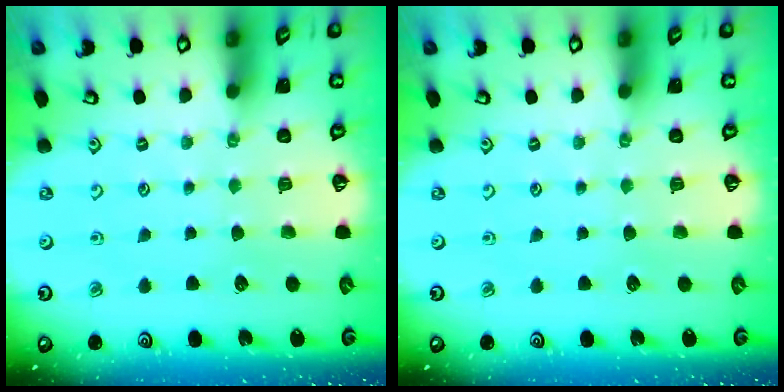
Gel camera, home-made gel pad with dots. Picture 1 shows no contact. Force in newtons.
{"total": 0.0}